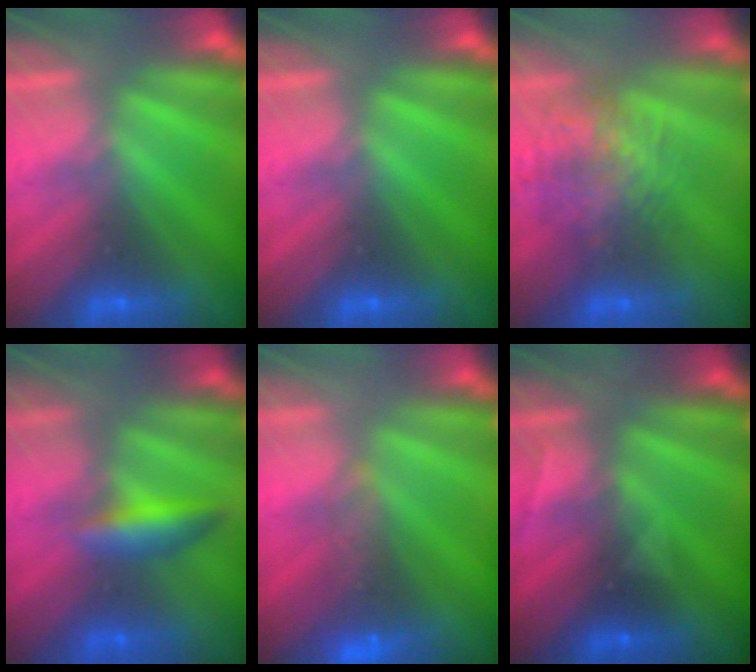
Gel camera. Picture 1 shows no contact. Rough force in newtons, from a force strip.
{"total": 0.0}
{"total": 7.3}
{"total": 2.4}
{"total": 7.7}
{"total": 2.9}